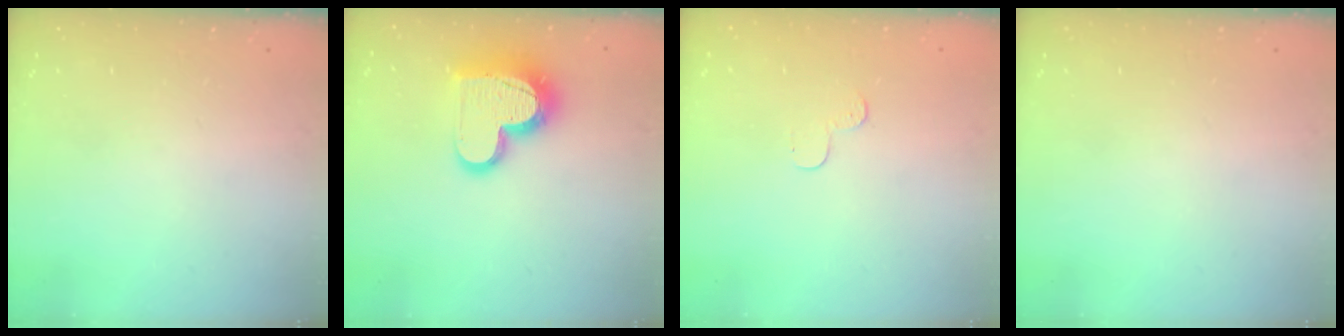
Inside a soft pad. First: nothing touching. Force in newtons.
{"total": 16.8, "press": 16.8, "slide": 1.1}
{"total": 3.2, "press": 3.2, "slide": 0.3}
{"total": 0.0}